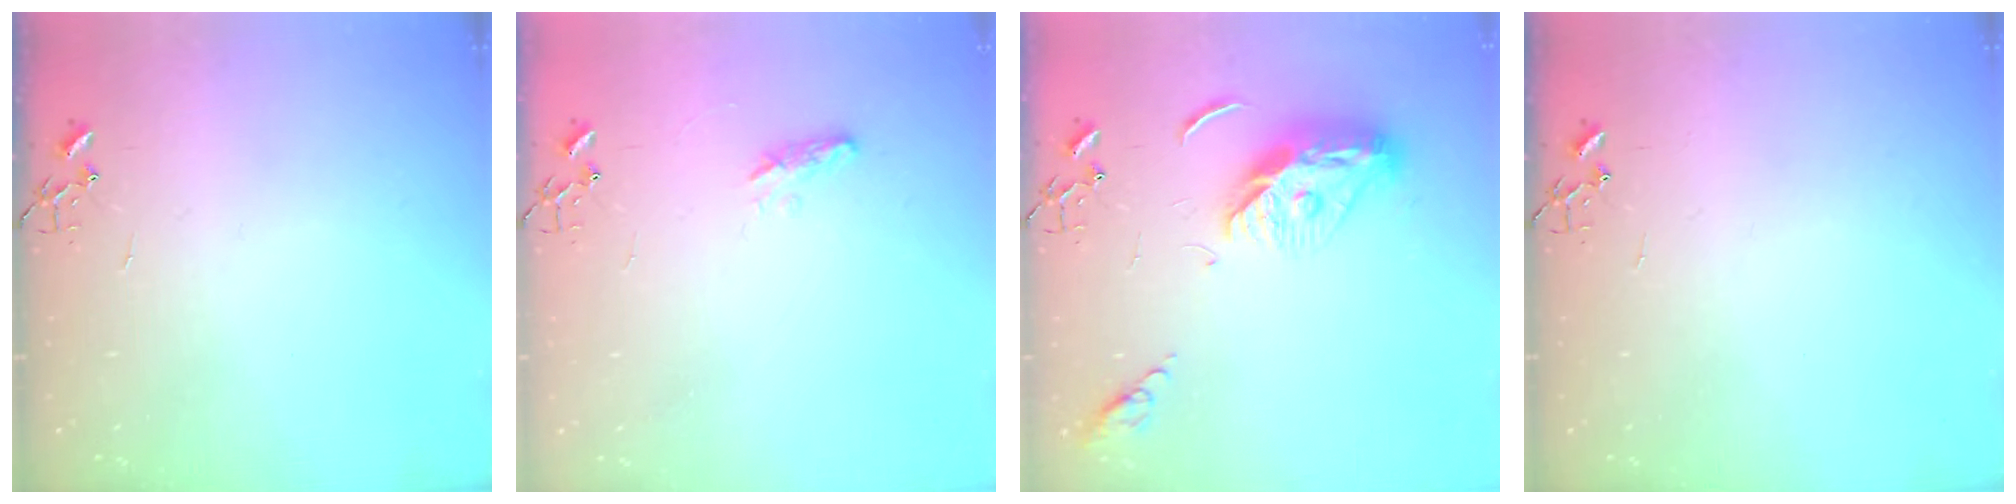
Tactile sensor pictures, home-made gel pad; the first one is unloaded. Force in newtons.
{"total": 6.5, "press": 6.4, "slide": 0.7}
{"total": 13.1, "press": 13.0, "slide": 1.3}
{"total": 0.0}